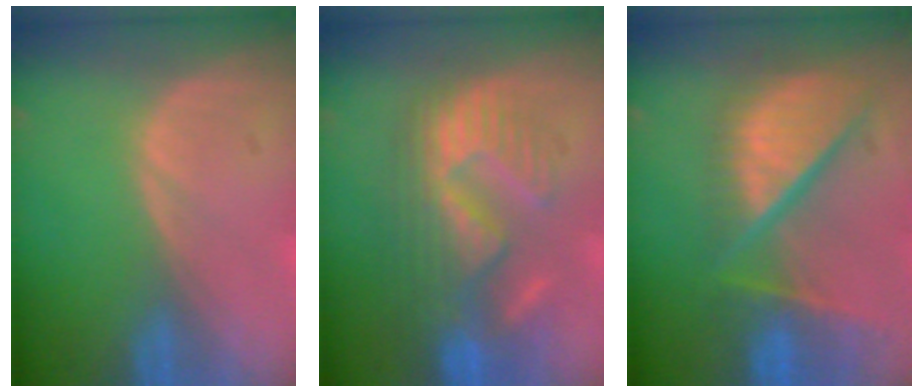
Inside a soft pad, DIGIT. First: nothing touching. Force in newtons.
{"total": 10.8, "press": 9.9, "slide": 4.3}
{"total": 12.1, "press": 9.9, "slide": 7.0}